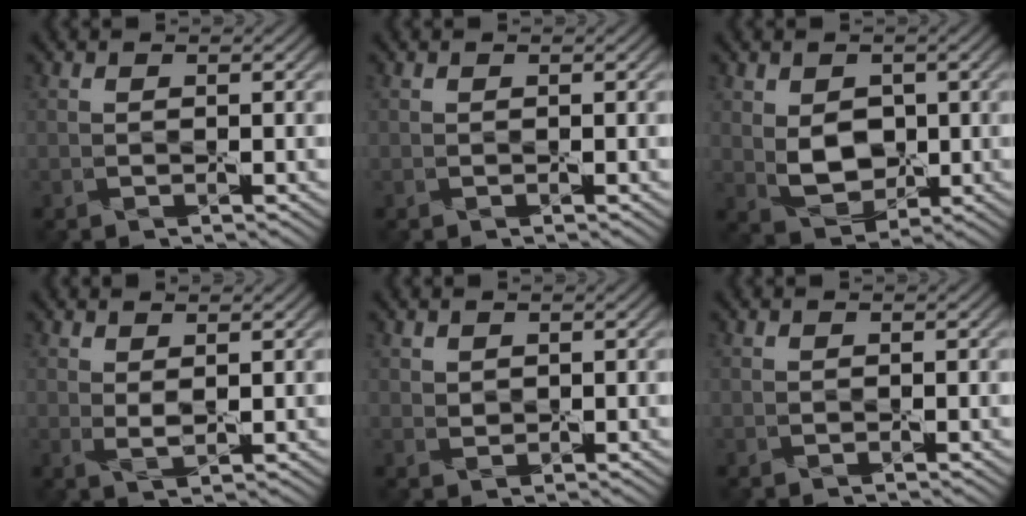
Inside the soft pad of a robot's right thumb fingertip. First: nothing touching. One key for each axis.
{"total": 0.0}
{"total": 5.1, "fx": 0.5, "fy": 3.8, "fz": 3.3, "tx": -0.073, "ty": -0.008, "tz": 0.019}
{"total": 1.8, "fx": 1.1, "fy": 0.5, "fz": 1.2, "tx": -0.031, "ty": -0.003, "tz": 0.026}
{"total": 1.1, "fx": 0.9, "fy": 0.6, "fz": 0.0, "tx": -0.004, "ty": -0.002, "tz": 0.023}
{"total": 0.0}